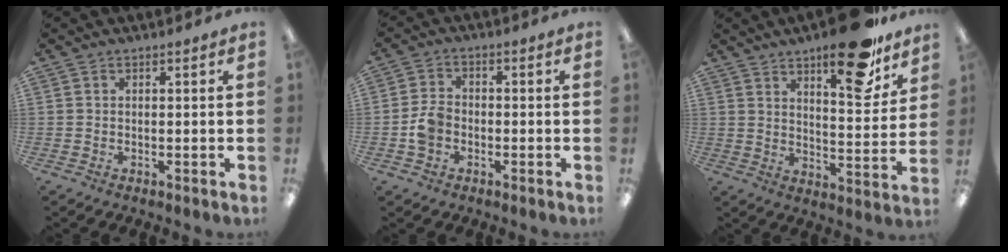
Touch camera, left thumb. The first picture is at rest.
{"total": 5.2, "force": [-1.6, 3.8, 3.1], "torque": [-0.058, 0.012, -0.029]}
{"total": 19.0, "force": [13.2, 6.7, 11.9], "torque": [-0.151, -0.086, 0.210]}